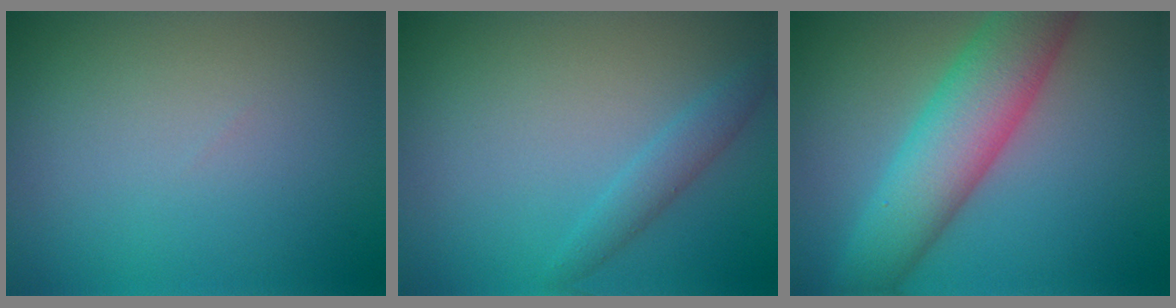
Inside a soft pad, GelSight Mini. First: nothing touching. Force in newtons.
{"total": 1.8, "press": 1.8, "slide": 0.1}
{"total": 8.1, "press": 8.1, "slide": 0.1}